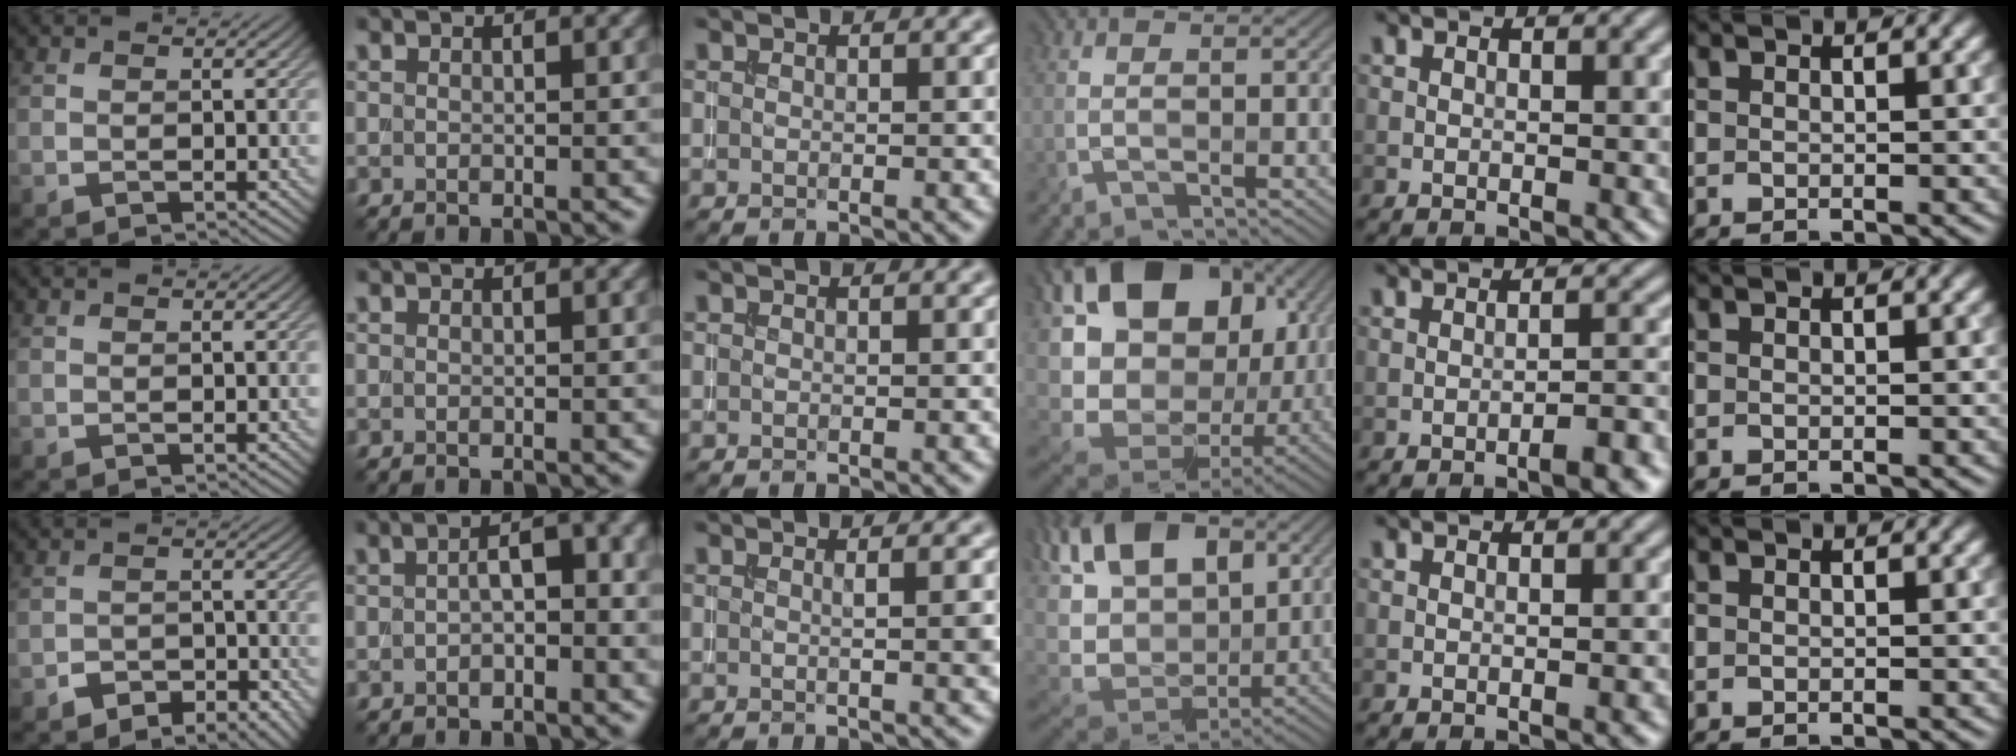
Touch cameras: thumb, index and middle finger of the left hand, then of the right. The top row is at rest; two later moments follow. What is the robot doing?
{"motion": "extract", "object": "backpack"}